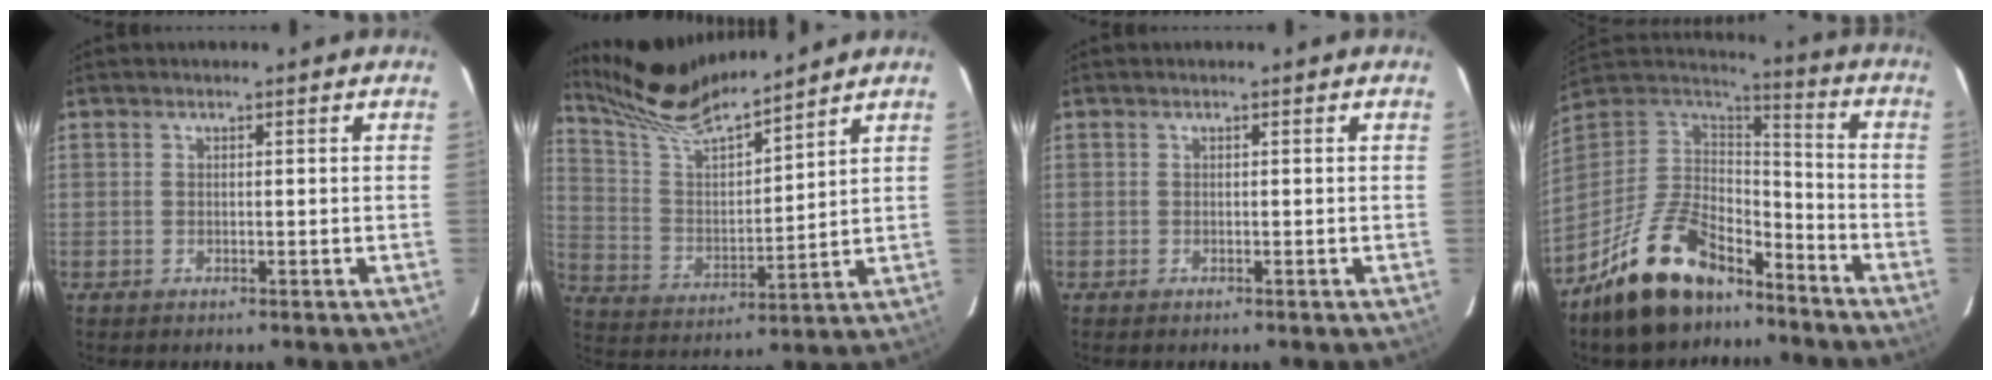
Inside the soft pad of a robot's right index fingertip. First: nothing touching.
{"total": 14.9, "force": [13.5, 1.2, 6.1], "torque": [-0.111, -0.008, 0.251]}
{"total": 0.0}
{"total": 20.8, "force": [-14.8, 9.7, 11.0], "torque": [-0.238, 0.008, -0.243]}